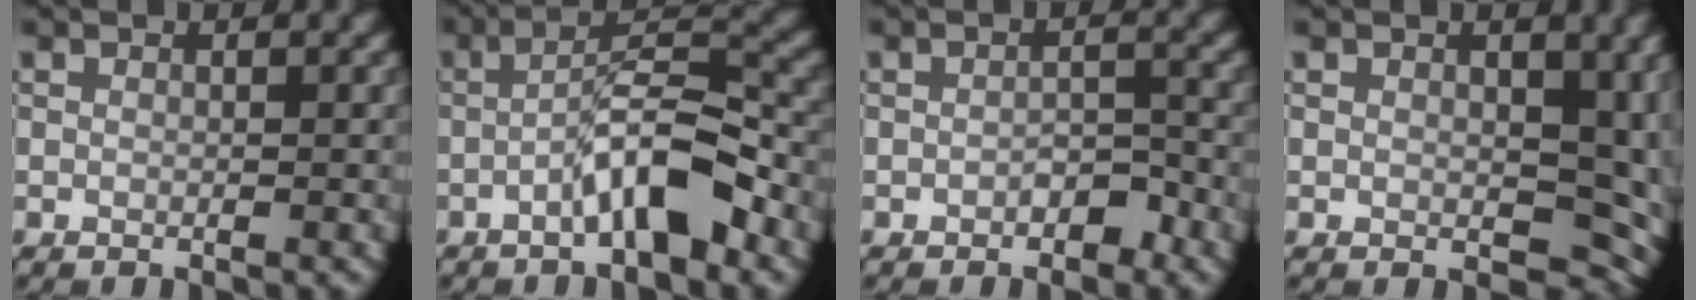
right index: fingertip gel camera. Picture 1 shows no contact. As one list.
[{"total": 6.4, "force": [-2.7, 1.6, 5.6], "torque": [-0.094, 0.021, -0.051]}, {"total": 2.1, "force": [-1.2, 1.0, 1.4], "torque": [-0.022, 0.007, -0.020]}, {"total": 8.9, "force": [0.1, 5.7, 6.9], "torque": [-0.082, -0.020, 0.016]}]